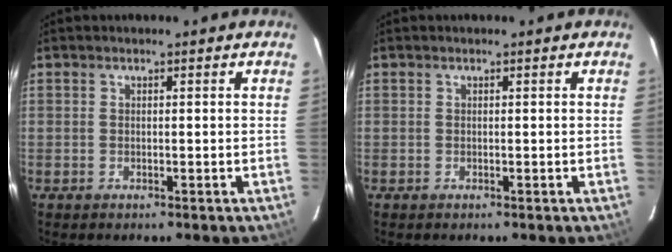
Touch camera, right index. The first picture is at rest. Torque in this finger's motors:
{"motor_torque": [0.14, 0.14, 0.00, 0.00]}